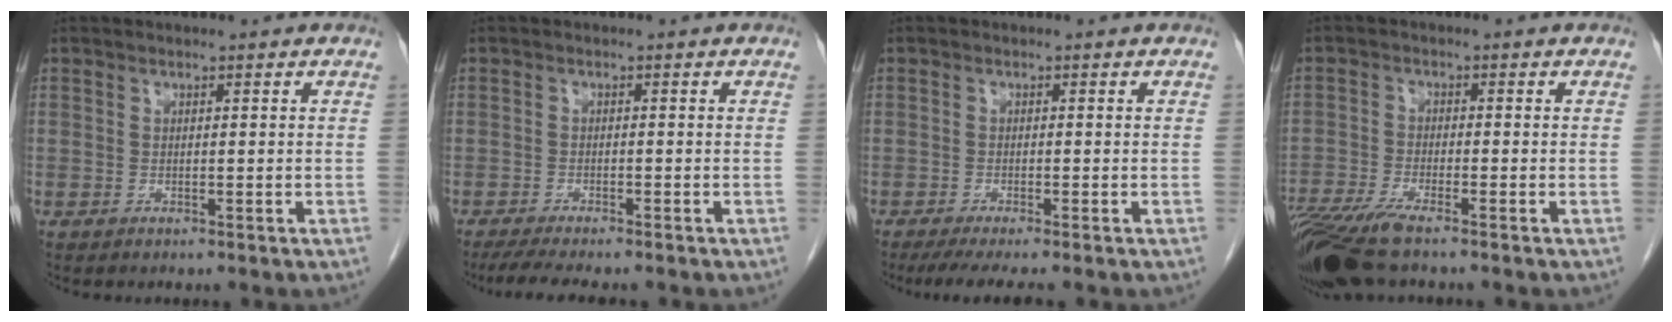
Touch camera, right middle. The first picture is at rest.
{"total": 6.7, "force": [-5.6, 0.8, 3.6], "torque": [-0.051, -0.014, -0.087]}
{"total": 5.0, "force": [-4.0, 0.0, 3.0], "torque": [-0.043, -0.012, -0.065]}
{"total": 9.5, "force": [-7.2, 1.2, 6.1], "torque": [-0.119, -0.021, -0.132]}